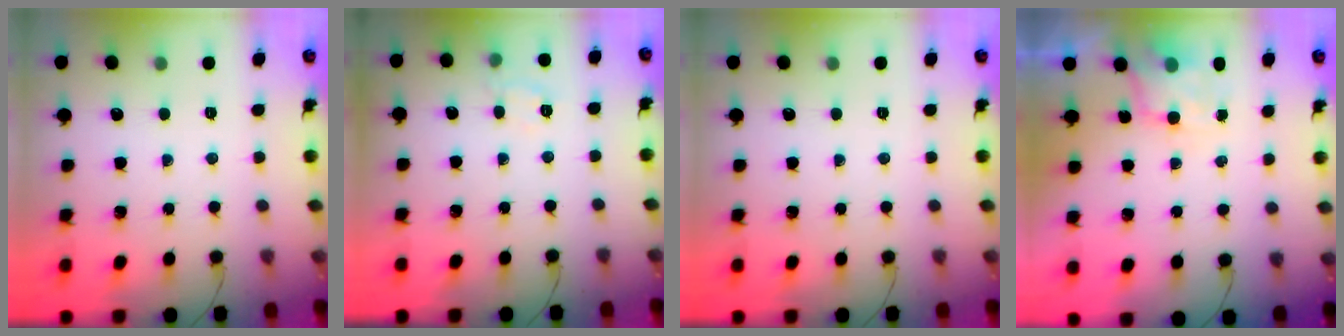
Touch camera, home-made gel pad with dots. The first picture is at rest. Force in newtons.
{"total": 6.1, "press": 6.0, "slide": 1.1}
{"total": 0.0}
{"total": 6.1, "press": 6.1, "slide": 0.2}